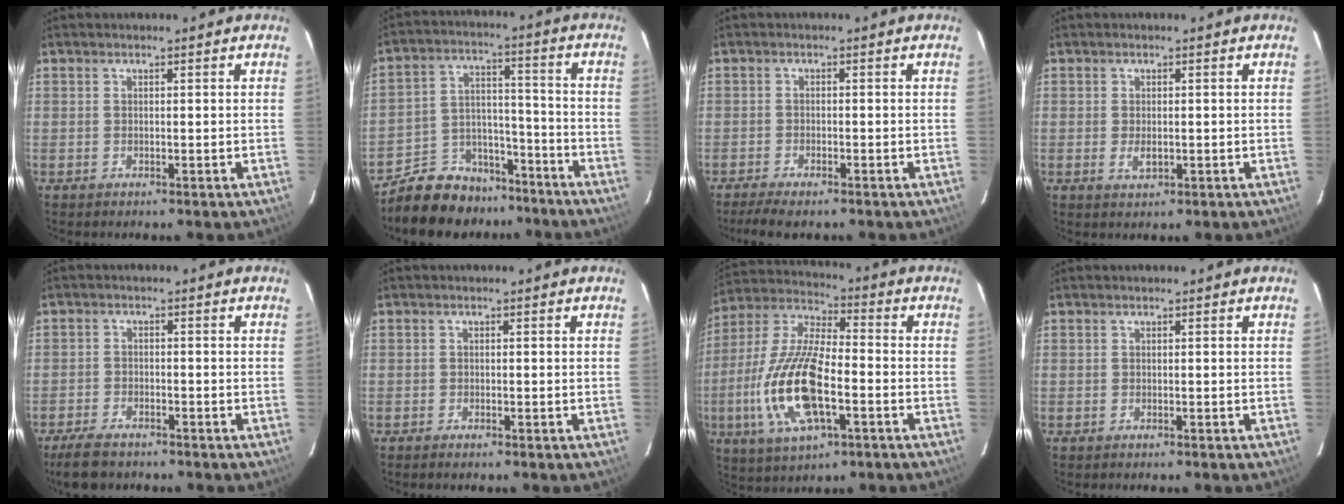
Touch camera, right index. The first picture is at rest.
{"total": 13.2, "force": [-10.7, 7.2, 2.9], "torque": [-0.074, 0.046, -0.158]}
{"total": 5.2, "force": [-4.2, 1.1, 2.9], "torque": [-0.072, -0.016, -0.073]}
{"total": 3.6, "force": [-0.9, 1.5, 3.1], "torque": [-0.060, -0.007, -0.013]}
{"total": 6.4, "force": [-5.2, 2.5, 2.7], "torque": [-0.079, -0.006, -0.093]}
{"total": 1.0, "force": [-0.9, 0.2, 0.5], "torque": [-0.012, -0.002, -0.018]}
{"total": 18.3, "force": [-5.4, 7.0, 16.0], "torque": [-0.343, -0.009, -0.103]}
{"total": 0.0}